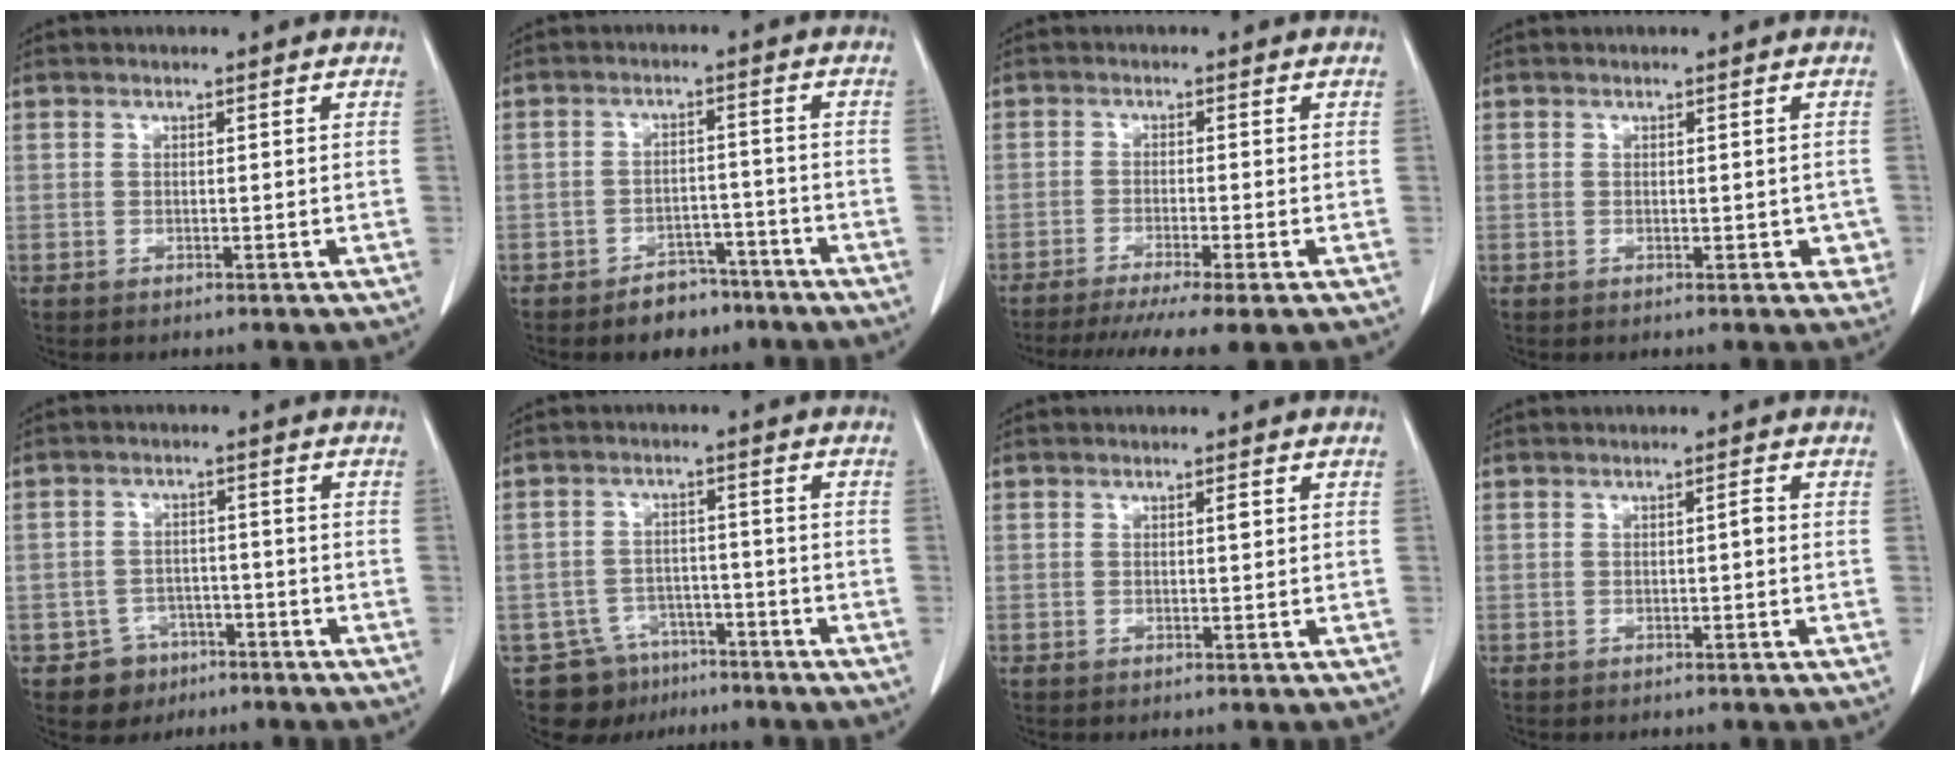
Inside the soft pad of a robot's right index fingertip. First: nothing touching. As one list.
[{"total": 5.2, "force": [-3.8, 3.1, 1.8], "torque": [-0.020, 0.010, -0.052]}, {"total": 9.2, "force": [-7.0, -0.1, 6.0], "torque": [-0.081, -0.020, -0.108]}, {"total": 2.7, "force": [-0.3, 1.9, 2.0], "torque": [-0.005, 0.005, -0.002]}, {"total": 4.9, "force": [-2.7, 4.1, 0.0], "torque": [0.001, 0.014, -0.037]}, {"total": 8.5, "force": [-6.2, 5.7, 0.9], "torque": [-0.018, 0.018, -0.091]}, {"total": 0.7, "force": [0.2, 0.1, 0.7], "torque": [-0.011, 0.000, 0.002]}, {"total": 0.8, "force": [-0.1, 0.2, 0.8], "torque": [-0.012, 0.002, -0.001]}]